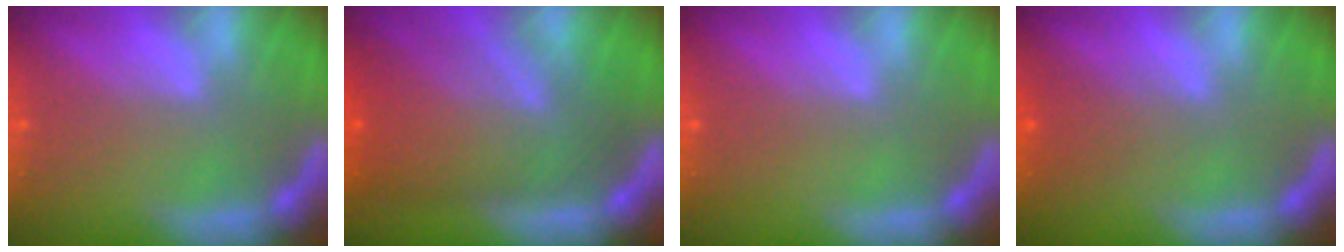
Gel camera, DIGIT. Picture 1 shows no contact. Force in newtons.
{"total": 9.1}
{"total": 0.0}
{"total": 1.9}